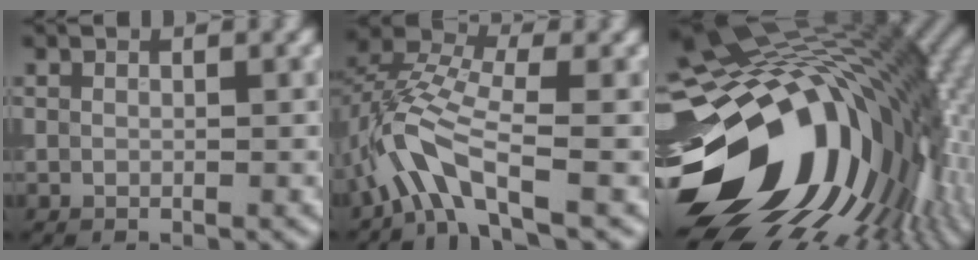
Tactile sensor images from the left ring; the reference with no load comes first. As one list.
[{"total": 5.6, "force": [-2.8, 2.1, 4.3], "torque": [-0.087, 0.011, -0.062]}, {"total": 19.8, "force": [-2.4, 12.5, 15.1], "torque": [-0.254, -0.030, -0.038]}]